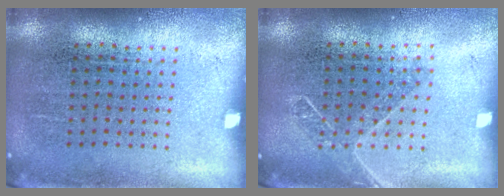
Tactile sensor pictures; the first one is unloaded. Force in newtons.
{"total": 1.4, "press": 1.1, "slide": 0.8}